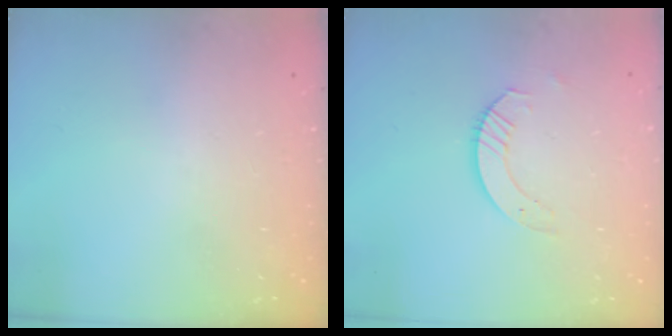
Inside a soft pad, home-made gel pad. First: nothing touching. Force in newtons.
{"total": 3.8, "press": 3.8, "slide": 0.1}